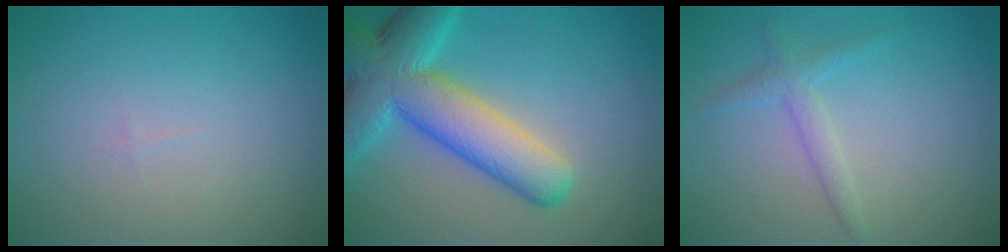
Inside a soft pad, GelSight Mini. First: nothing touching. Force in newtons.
{"total": 9.9, "press": 9.9, "slide": 0.6}
{"total": 1.8, "press": 1.8, "slide": 0.0}